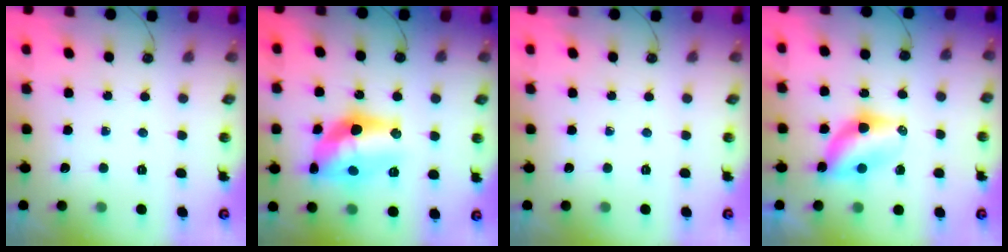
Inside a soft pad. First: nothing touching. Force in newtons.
{"total": 15.5, "press": 15.2, "slide": 2.8}
{"total": 0.0}
{"total": 6.5, "press": 6.5, "slide": 0.2}